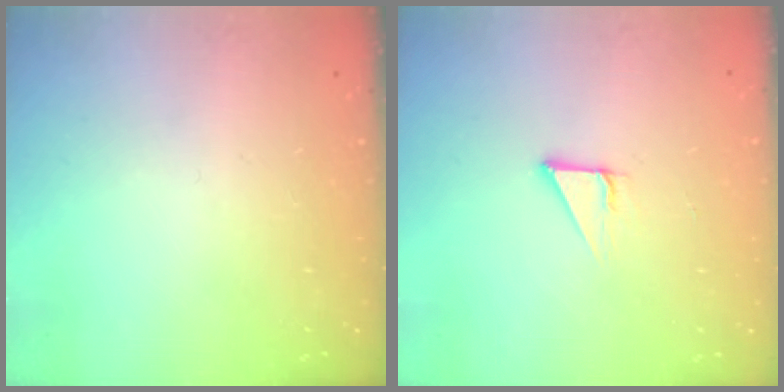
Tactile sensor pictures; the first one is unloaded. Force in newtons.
{"total": 2.8, "press": 2.8, "slide": 0.2}